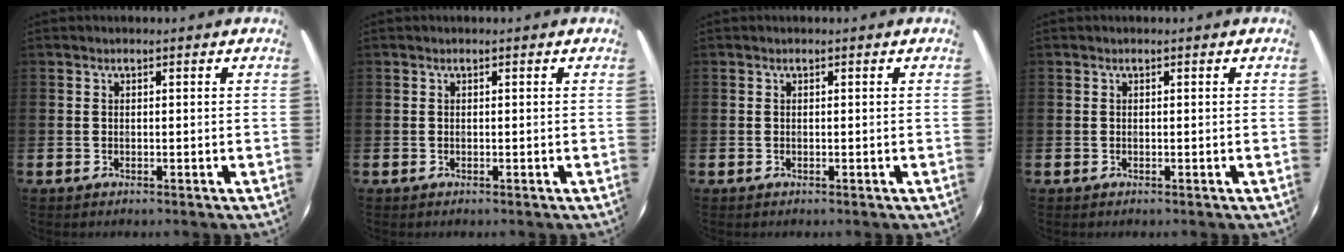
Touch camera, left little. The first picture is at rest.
{"total": 0.0}
{"total": 0.0}
{"total": 0.0}